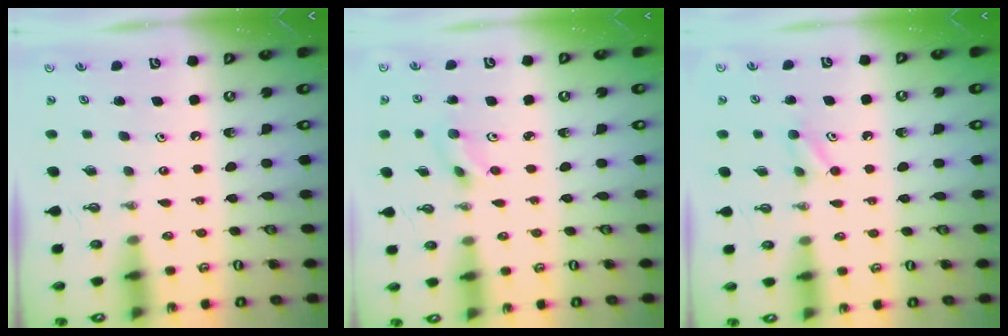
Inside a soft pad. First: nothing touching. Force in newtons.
{"total": 3.7, "press": 3.6, "slide": 0.9}
{"total": 4.0, "press": 4.0, "slide": 0.4}